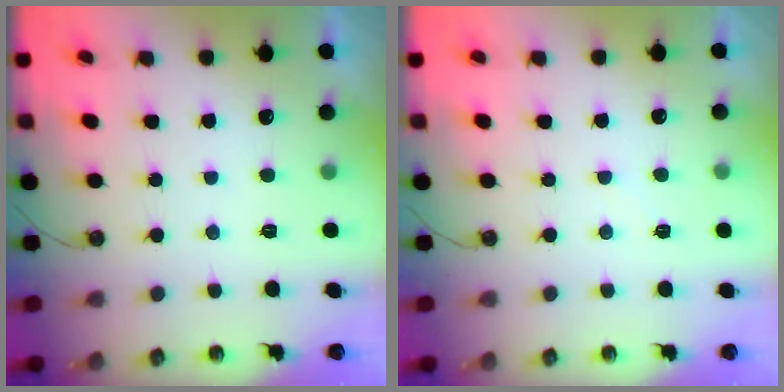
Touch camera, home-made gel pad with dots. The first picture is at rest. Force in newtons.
{"total": 3.8, "press": 3.8, "slide": 0.5}